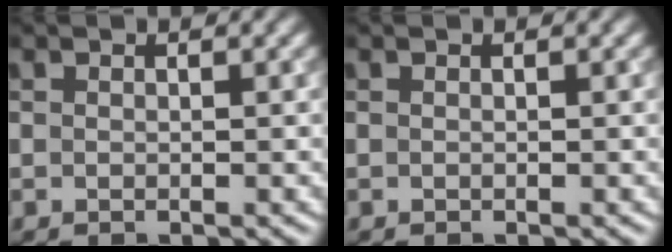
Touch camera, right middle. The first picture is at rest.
{"total": 0.0}